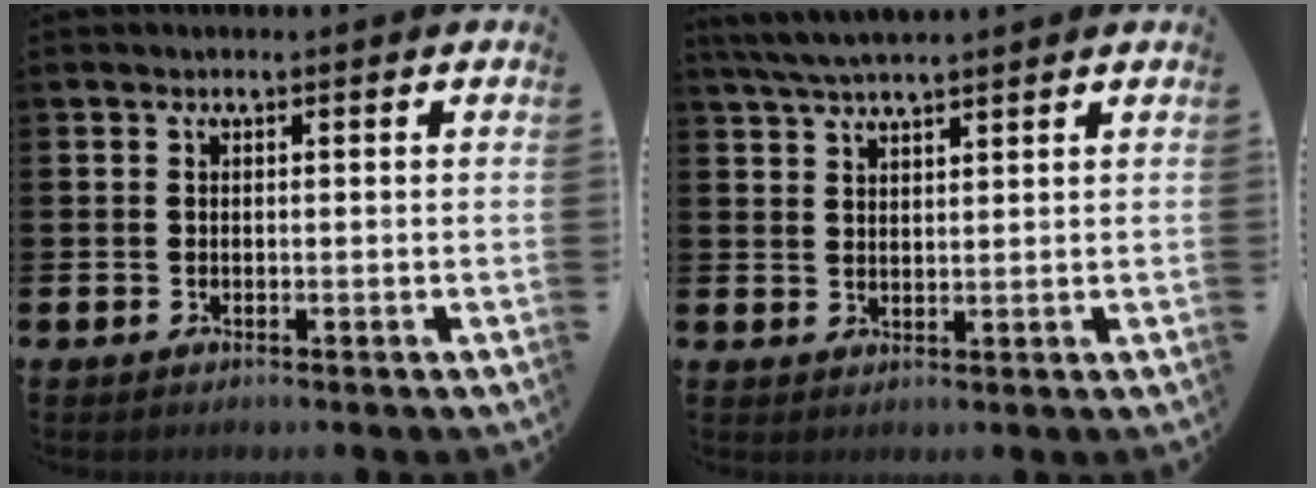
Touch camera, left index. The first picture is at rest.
{"total": 4.3, "force": [4.0, 0.4, 1.6], "torque": [-0.043, -0.009, 0.075]}